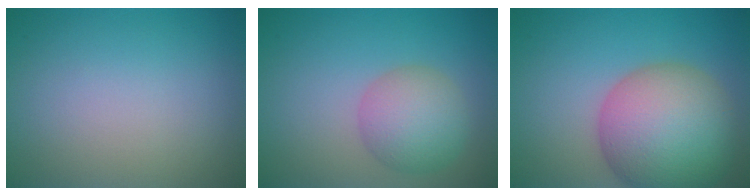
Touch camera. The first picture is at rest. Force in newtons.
{"total": 4.7, "press": 4.7, "slide": 0.2}
{"total": 11.6, "press": 11.6, "slide": 0.6}